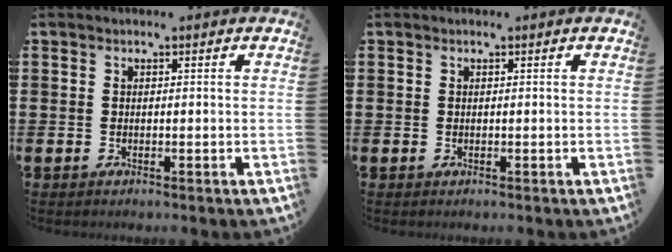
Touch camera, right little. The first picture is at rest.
{"total": 0.0}